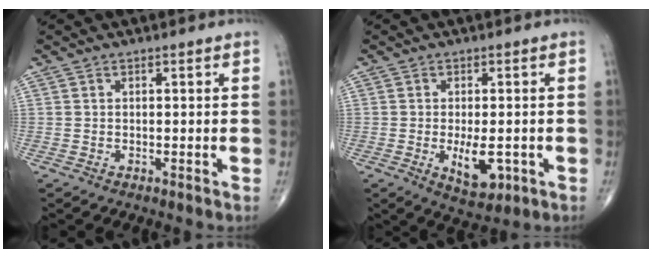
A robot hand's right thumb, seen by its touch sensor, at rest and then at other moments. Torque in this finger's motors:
{"motor_torque": [0.86, 0.90, 0.25, 0.20, 0.19]}